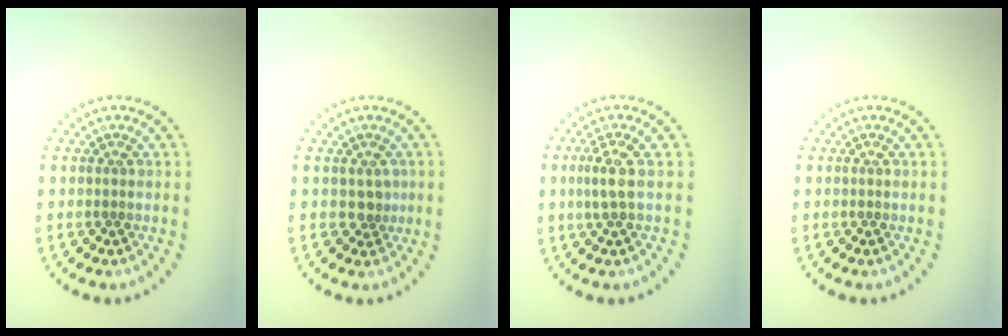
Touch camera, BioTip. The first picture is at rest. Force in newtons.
{"total": 1.4, "press": 1.1, "slide": 0.8}
{"total": 2.0, "press": 1.6, "slide": 1.2}
{"total": 0.0}